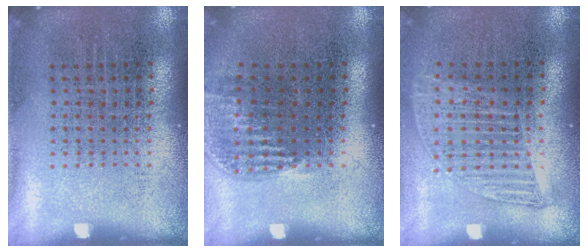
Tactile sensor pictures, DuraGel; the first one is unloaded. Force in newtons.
{"total": 1.1, "press": 0.9, "slide": 0.6}
{"total": 1.2, "press": 1.1, "slide": 0.6}